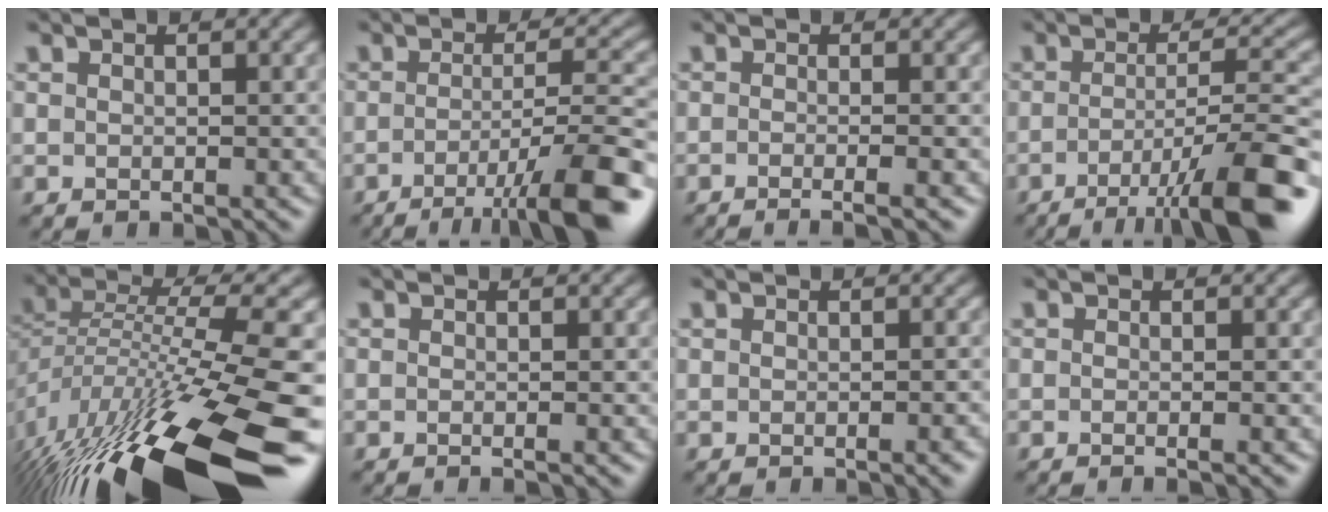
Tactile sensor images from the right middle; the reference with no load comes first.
{"total": 10.1, "force": [-5.0, 2.1, 8.5], "torque": [-0.112, -0.002, -0.080]}
{"total": 3.3, "force": [-1.2, 1.2, 2.9], "torque": [-0.012, -0.005, -0.031]}
{"total": 11.2, "force": [-5.6, 2.4, 9.4], "torque": [-0.128, -0.002, -0.091]}
{"total": 17.1, "force": [-9.1, 5.3, 13.4], "torque": [-0.256, -0.014, -0.151]}
{"total": 1.1, "force": [-0.4, 0.4, 1.0], "torque": [-0.006, -0.008, -0.013]}
{"total": 1.8, "force": [-0.7, 0.4, 1.6], "torque": [-0.011, 0.001, -0.009]}
{"total": 1.7, "force": [-0.5, 0.7, 1.5], "torque": [-0.005, -0.008, -0.021]}